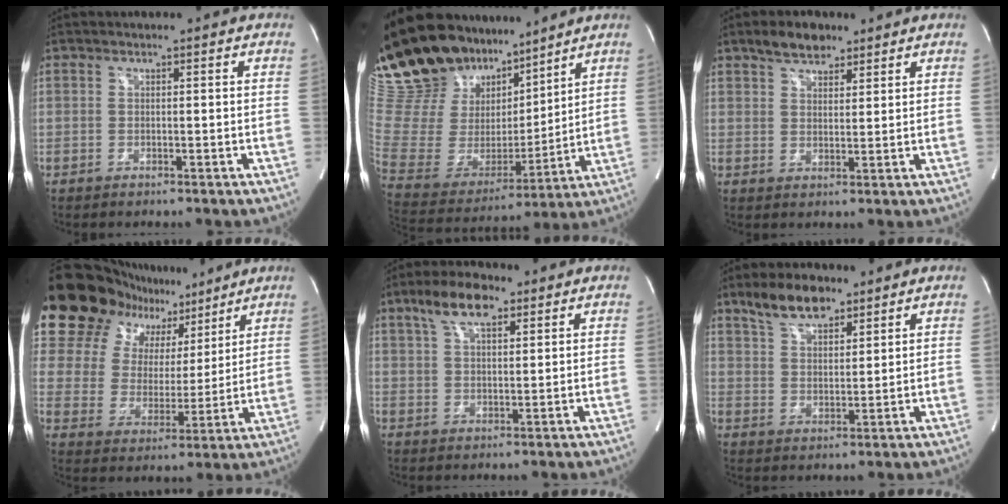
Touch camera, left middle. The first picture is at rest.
{"total": 23.7, "force": [18.7, 9.6, 10.8], "torque": [-0.222, 0.014, 0.339]}
{"total": 5.2, "force": [3.9, 2.5, 2.4], "torque": [-0.045, 0.008, 0.071]}
{"total": 23.6, "force": [17.2, 13.2, 9.2], "torque": [-0.207, 0.066, 0.281]}
{"total": 7.7, "force": [4.7, 2.8, 5.4], "torque": [-0.108, 0.019, 0.086]}
{"total": 8.1, "force": [6.1, 3.1, 4.3], "torque": [-0.083, 0.010, 0.117]}